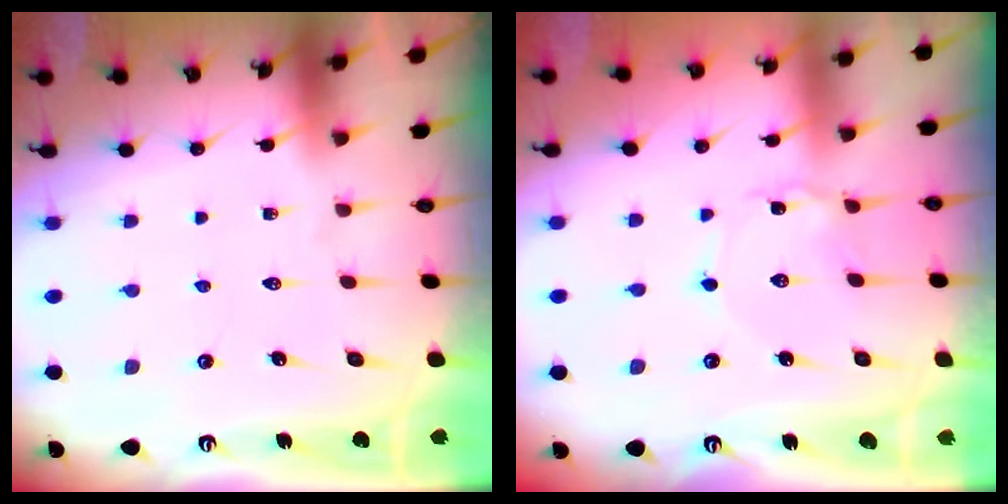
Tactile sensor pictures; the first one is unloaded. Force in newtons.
{"total": 1.7, "press": 1.7, "slide": 0.2}